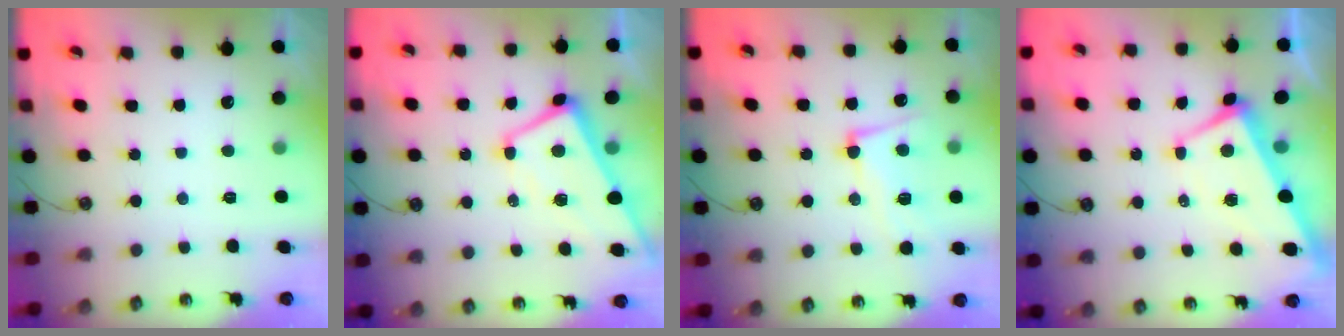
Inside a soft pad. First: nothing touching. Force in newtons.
{"total": 2.6, "press": 2.5, "slide": 0.8}
{"total": 5.3, "press": 5.0, "slide": 1.9}
{"total": 1.9, "press": 1.7, "slide": 0.8}